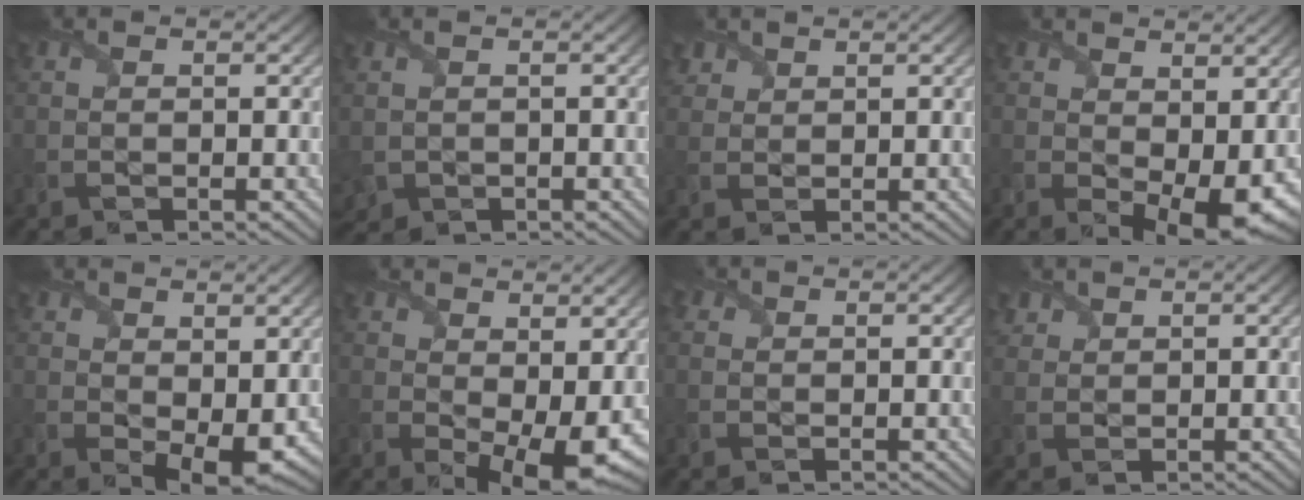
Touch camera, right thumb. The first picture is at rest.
{"total": 2.2, "force": [-0.4, 1.8, 1.2], "torque": [-0.043, -0.014, -0.010]}
{"total": 2.4, "force": [1.7, 1.5, 0.6], "torque": [-0.021, 0.002, 0.038]}
{"total": 7.1, "force": [0.3, 3.8, 6.0], "torque": [-0.105, -0.028, 0.022]}
{"total": 5.5, "force": [0.6, 3.0, 4.5], "torque": [-0.084, -0.023, 0.021]}
{"total": 8.3, "force": [0.6, 4.3, 7.1], "torque": [-0.117, -0.028, 0.028]}
{"total": 1.2, "force": [0.7, 0.9, 0.3], "torque": [-0.008, -0.003, 0.008]}
{"total": 2.1, "force": [1.6, 1.3, 0.5], "torque": [-0.017, 0.001, 0.035]}